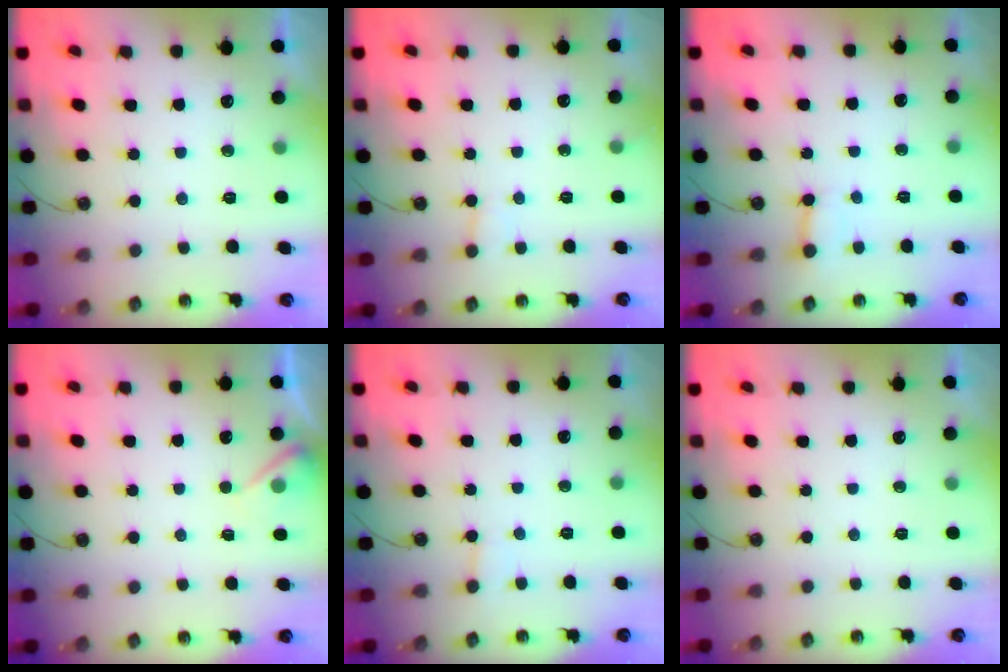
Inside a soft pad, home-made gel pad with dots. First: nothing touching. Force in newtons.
{"total": 4.7, "press": 4.7, "slide": 0.3}
{"total": 3.1, "press": 3.1, "slide": 0.3}
{"total": 5.2, "press": 5.1, "slide": 0.8}
{"total": 2.4, "press": 2.4, "slide": 0.3}
{"total": 0.0}